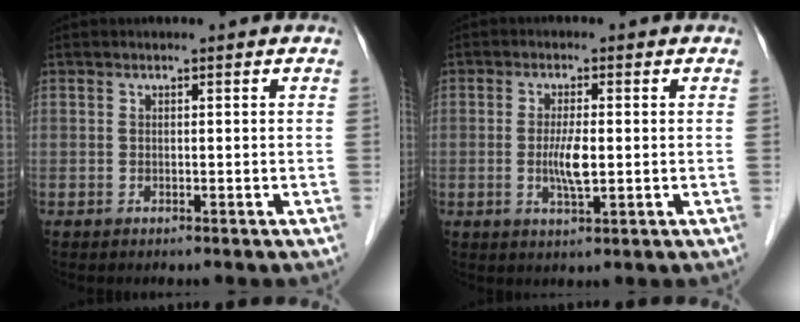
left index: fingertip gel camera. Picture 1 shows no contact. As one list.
[{"total": 4.1, "force": [-0.4, 0.8, 4.0], "torque": [-0.084, -0.007, -0.005]}]